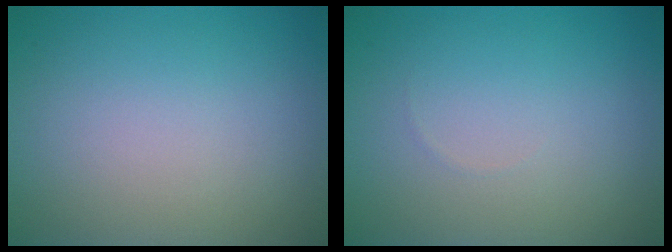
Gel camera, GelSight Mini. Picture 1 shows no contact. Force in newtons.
{"total": 0.0}